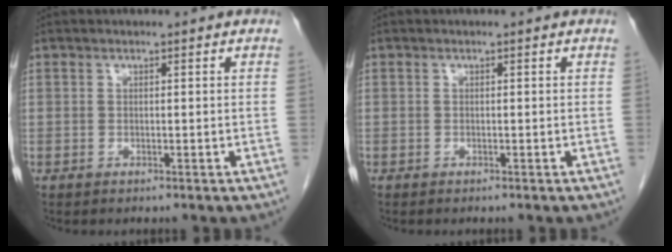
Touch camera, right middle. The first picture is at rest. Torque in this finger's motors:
{"motor_torque": [0.34, -0.69, -0.15, -0.21]}